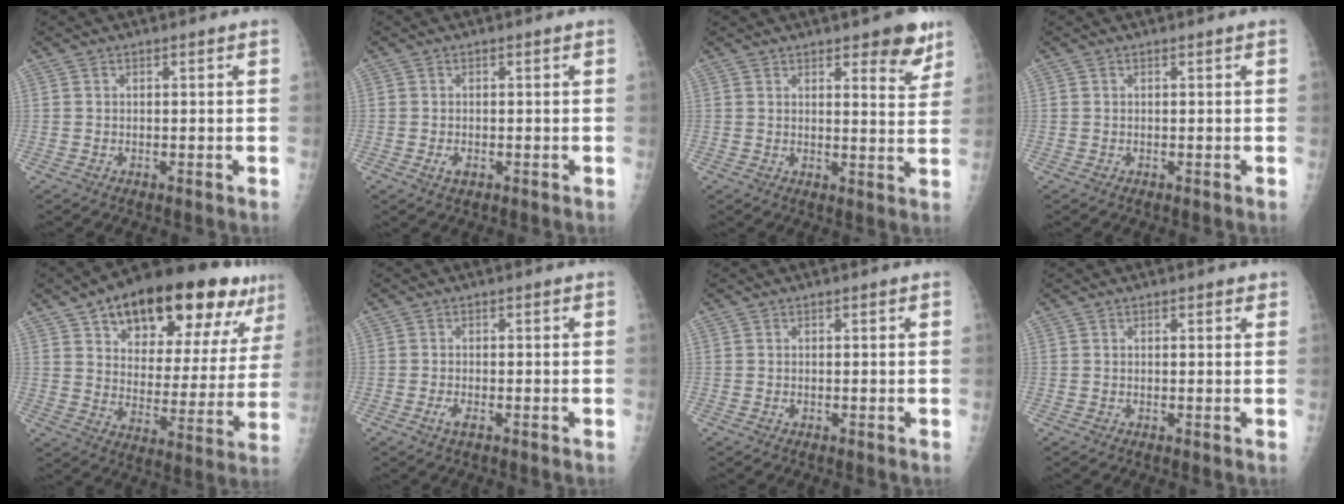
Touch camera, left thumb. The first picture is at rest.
{"total": 1.9, "force": [-0.7, 1.1, 1.4], "torque": [-0.026, 0.001, -0.011]}
{"total": 7.5, "force": [4.8, 2.6, 5.1], "torque": [-0.035, -0.028, 0.058]}
{"total": 0.0}
{"total": 27.1, "force": [16.2, 11.7, 18.3], "torque": [-0.229, -0.023, 0.240]}
{"total": 1.9, "force": [-0.9, 0.7, 1.6], "torque": [-0.036, 0.002, -0.019]}
{"total": 0.5, "force": [0.1, 0.3, 0.4], "torque": [-0.005, 0.004, 0.003]}
{"total": 1.4, "force": [0.9, 0.7, 0.9], "torque": [-0.003, -0.002, 0.008]}